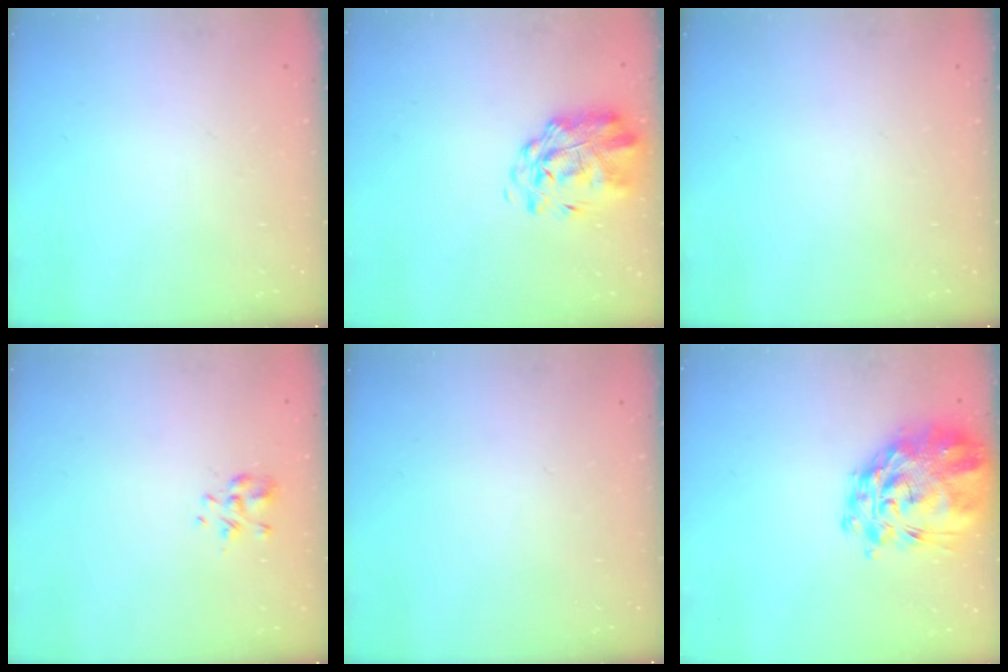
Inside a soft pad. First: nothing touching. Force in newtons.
{"total": 3.3, "press": 2.8, "slide": 1.7}
{"total": 0.0}
{"total": 3.2, "press": 3.0, "slide": 1.0}
{"total": 0.0}
{"total": 12.6, "press": 11.7, "slide": 4.7}